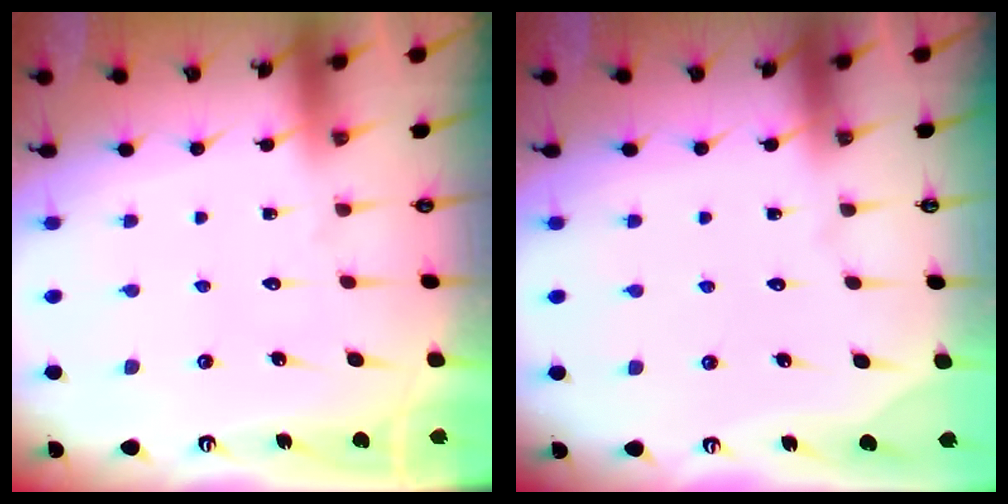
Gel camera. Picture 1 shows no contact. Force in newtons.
{"total": 0.0}